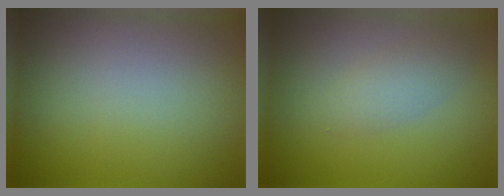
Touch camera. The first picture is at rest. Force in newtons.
{"total": 1.9, "press": 1.9, "slide": 0.1}